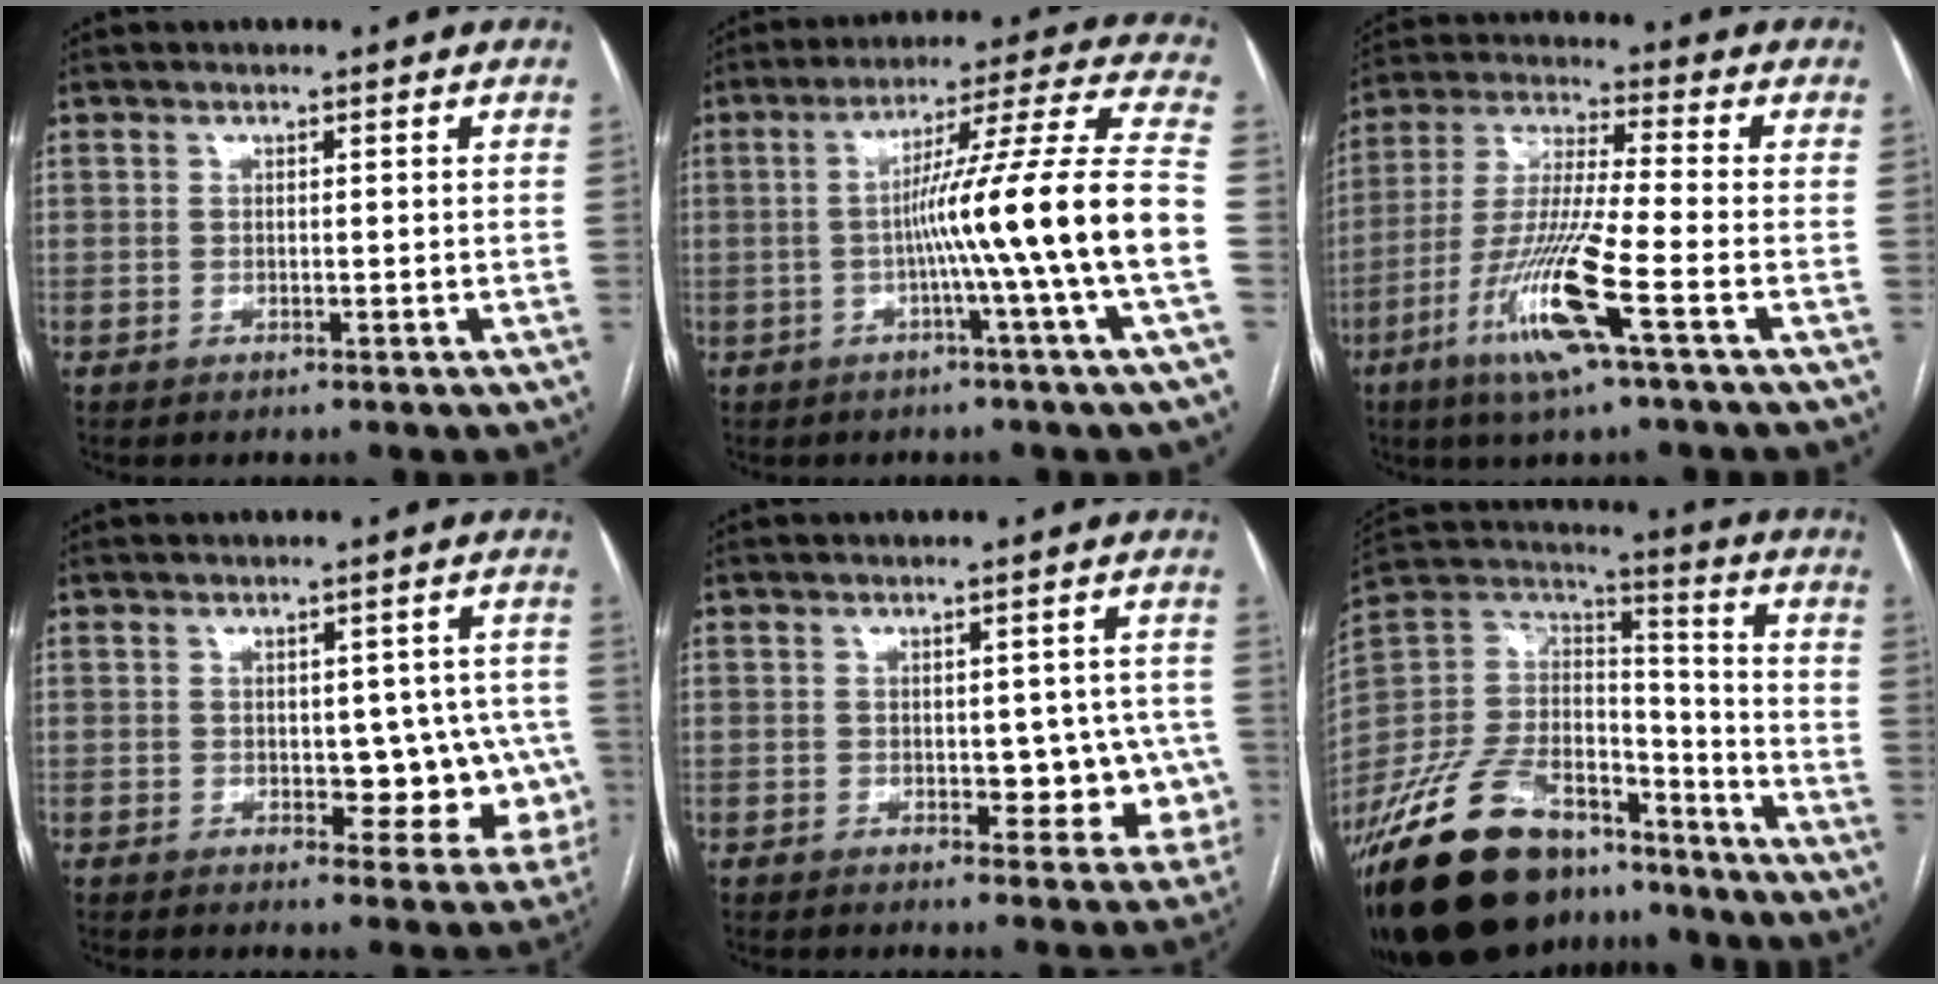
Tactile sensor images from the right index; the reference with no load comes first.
{"total": 15.8, "force": [-3.3, -3.0, 15.2], "torque": [-0.226, 0.004, -0.061]}
{"total": 13.6, "force": [-6.0, -0.1, 12.2], "torque": [-0.253, -0.019, -0.117]}
{"total": 8.8, "force": [-1.3, 4.9, 7.2], "torque": [-0.059, 0.019, -0.009]}
{"total": 7.0, "force": [-1.0, 4.0, 5.7], "torque": [-0.045, 0.019, -0.007]}
{"total": 28.4, "force": [-20.1, 13.5, 14.8], "torque": [-0.332, -0.005, -0.344]}